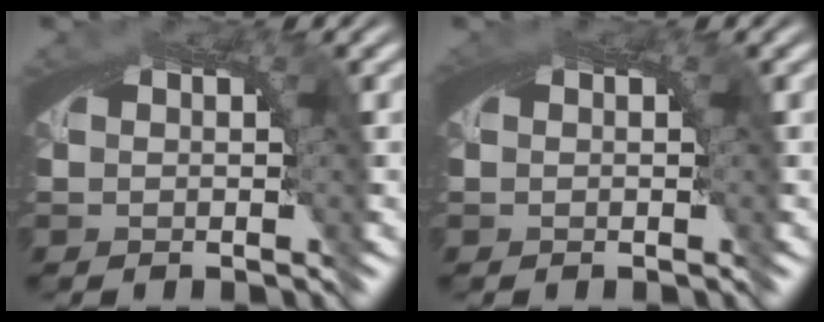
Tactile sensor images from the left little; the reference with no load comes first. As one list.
[{"total": 0.6, "force": [0.1, 0.2, 0.6], "torque": [-0.011, 0.001, 0.003]}]